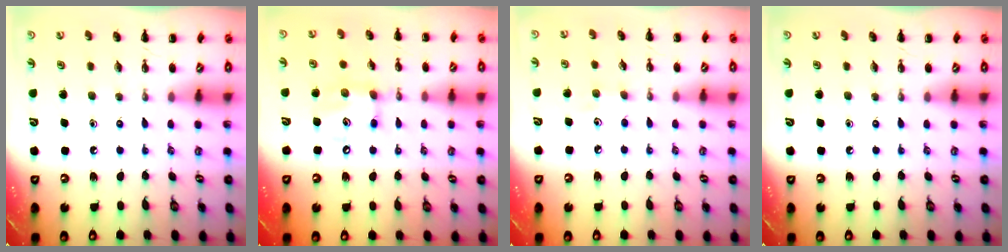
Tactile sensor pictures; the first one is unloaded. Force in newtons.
{"total": 8.4, "press": 8.3, "slide": 1.2}
{"total": 3.8, "press": 3.7, "slide": 1.0}
{"total": 0.0}